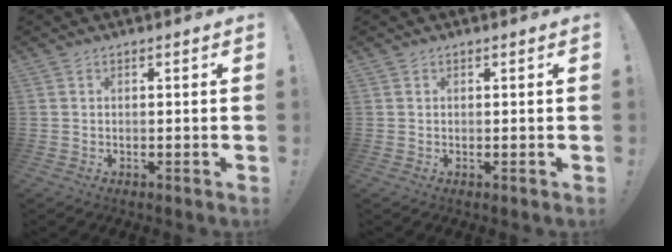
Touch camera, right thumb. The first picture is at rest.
{"total": 0.0}